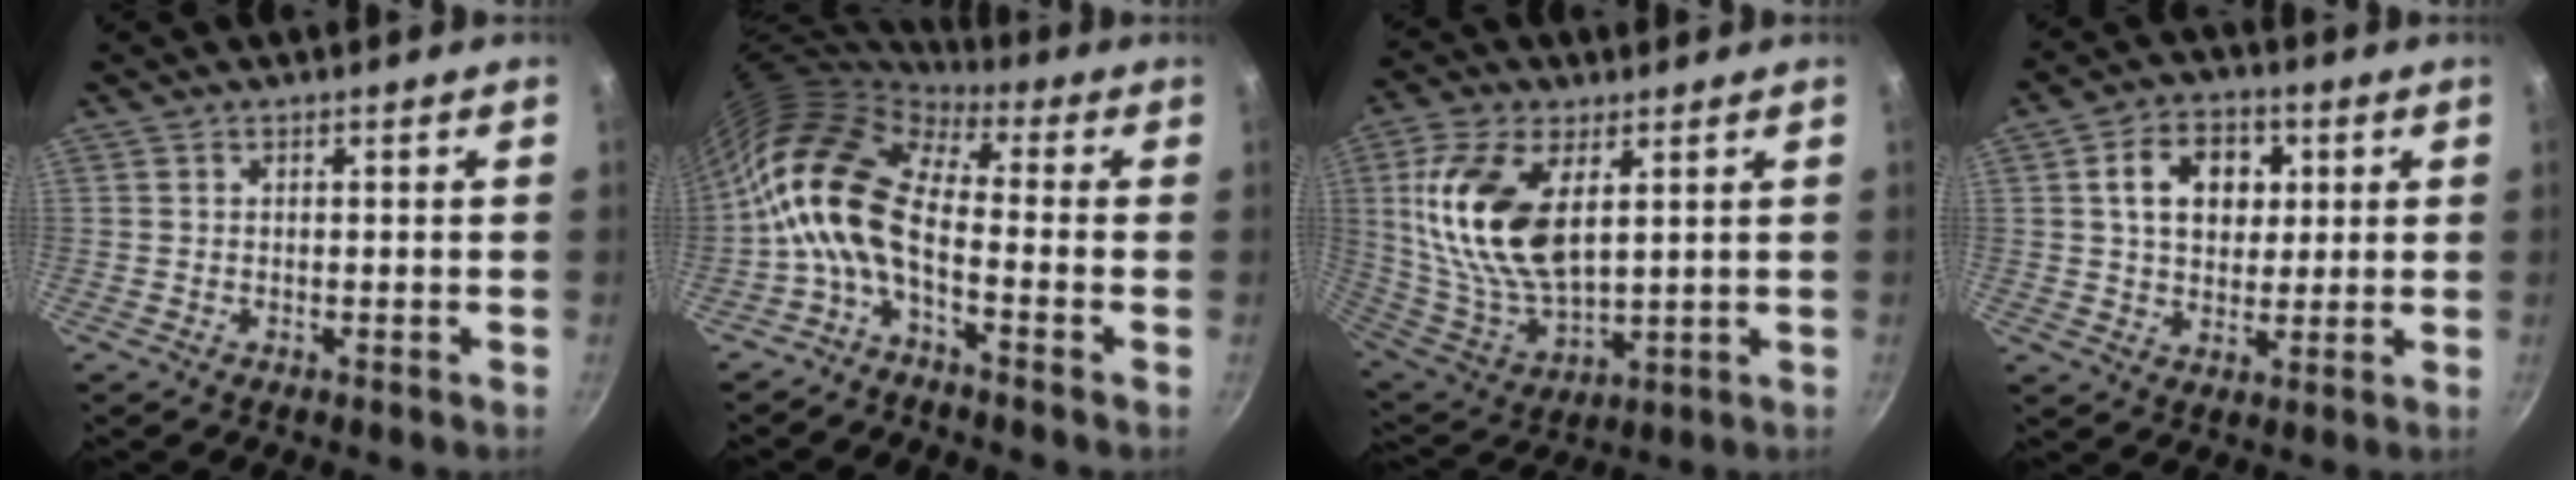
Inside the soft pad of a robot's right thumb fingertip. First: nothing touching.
{"total": 11.9, "force": [-2.2, 5.7, 10.2], "torque": [-0.188, 0.030, -0.060]}
{"total": 18.5, "force": [4.9, 9.7, 15.0], "torque": [-0.291, -0.020, 0.104]}
{"total": 10.7, "force": [2.7, 7.9, 6.7], "torque": [-0.082, 0.004, 0.037]}